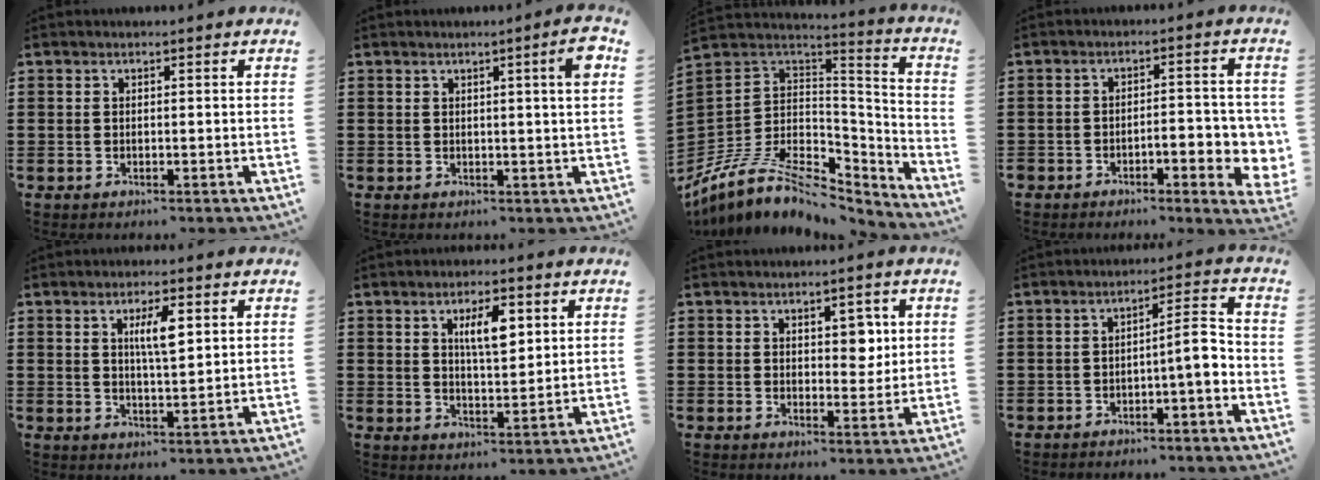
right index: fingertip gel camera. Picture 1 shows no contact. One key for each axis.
{"total": 3.6, "fx": 1.3, "fy": -0.2, "fz": 3.3, "tx": -0.048, "ty": -0.009, "tz": 0.016}
{"total": 8.6, "fx": -5.0, "fy": 5.1, "fz": 4.7, "tx": -0.118, "ty": -0.010, "tz": -0.097}
{"total": 5.9, "fx": -2.4, "fy": 2.2, "fz": 4.9, "tx": -0.063, "ty": -0.004, "tz": -0.042}
{"total": 4.7, "fx": 1.7, "fy": 1.1, "fz": 4.3, "tx": -0.081, "ty": 0.005, "tz": 0.023}
{"total": 5.5, "fx": 2.2, "fy": 1.9, "fz": 4.7, "tx": -0.091, "ty": 0.005, "tz": 0.034}
{"total": 4.0, "fx": 1.5, "fy": 2.4, "fz": 2.8, "tx": -0.036, "ty": 0.001, "tz": 0.019}
{"total": 5.6, "fx": -2.0, "fy": 0.9, "fz": 5.2, "tx": -0.082, "ty": 0.004, "tz": -0.040}